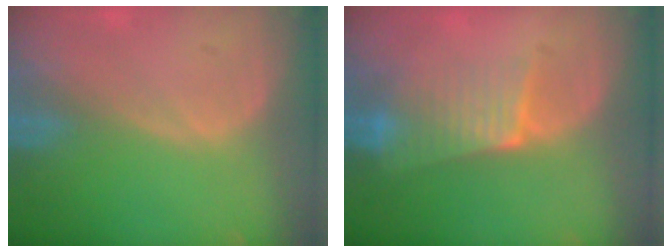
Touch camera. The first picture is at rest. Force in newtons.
{"total": 6.5, "press": 5.8, "slide": 3.0}